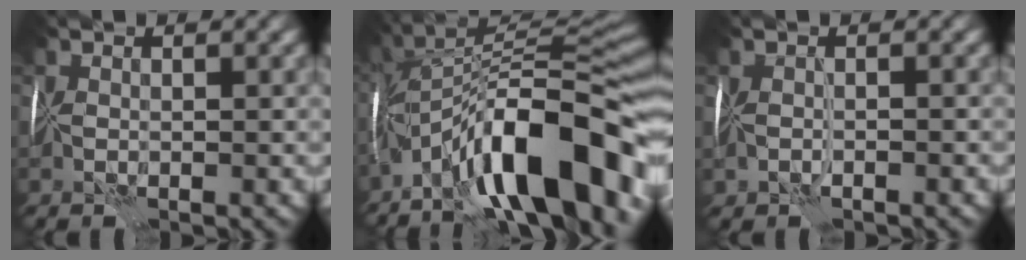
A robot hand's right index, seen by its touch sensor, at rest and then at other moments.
{"total": 14.6, "force": [-8.0, 3.3, 11.7], "torque": [-0.173, 0.032, -0.143]}
{"total": 1.0, "force": [-0.7, -0.6, -0.3], "torque": [0.007, -0.008, -0.012]}